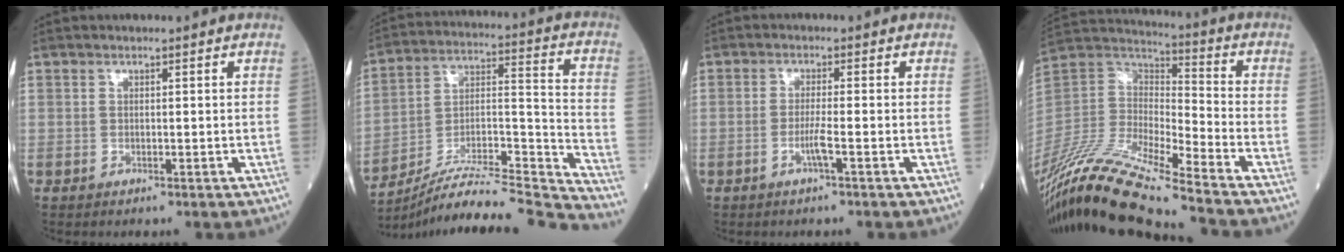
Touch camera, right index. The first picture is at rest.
{"total": 23.4, "force": [-22.3, -1.8, 6.9], "torque": [-0.111, 0.007, -0.353]}
{"total": 2.4, "force": [-1.1, -0.4, 2.1], "torque": [-0.043, -0.003, -0.024]}
{"total": 21.3, "force": [-17.7, 0.4, 11.9], "torque": [-0.269, -0.021, -0.340]}